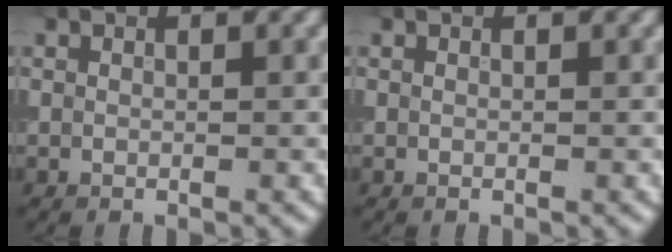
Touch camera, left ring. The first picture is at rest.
{"total": 0.0}